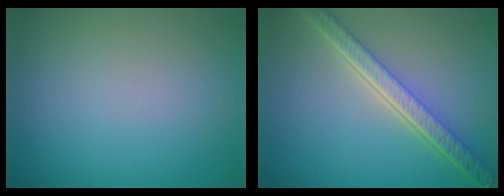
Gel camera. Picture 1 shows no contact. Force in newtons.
{"total": 5.6, "press": 4.2, "slide": 3.8}